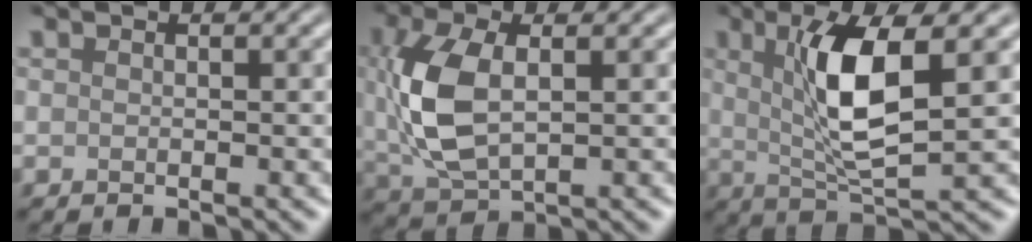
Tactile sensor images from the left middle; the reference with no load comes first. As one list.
[{"total": 7.0, "force": [0.7, 3.9, 5.8], "torque": [-0.145, 0.001, 0.019]}, {"total": 6.7, "force": [1.7, 1.7, 6.2], "torque": [-0.118, -0.003, 0.036]}]